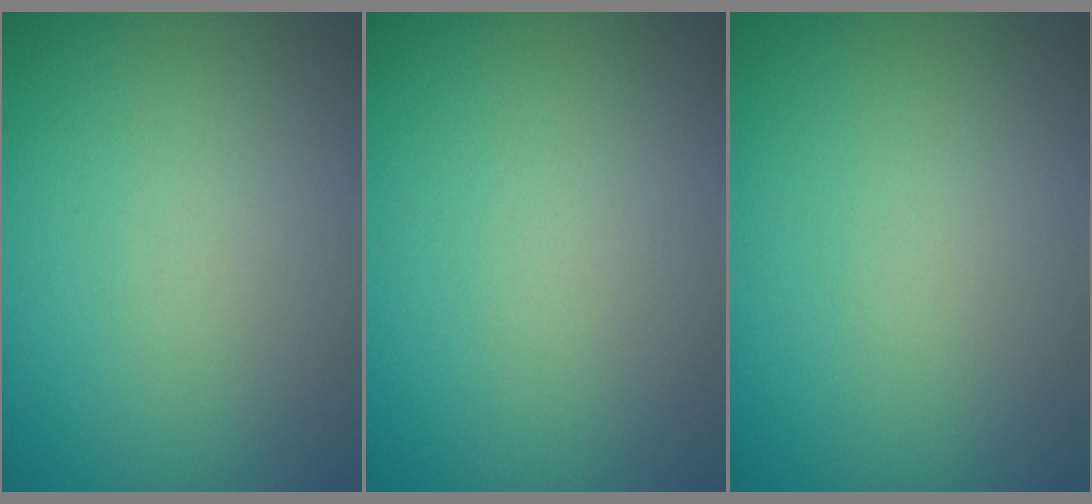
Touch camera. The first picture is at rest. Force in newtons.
{"total": 0.0}
{"total": 0.0}